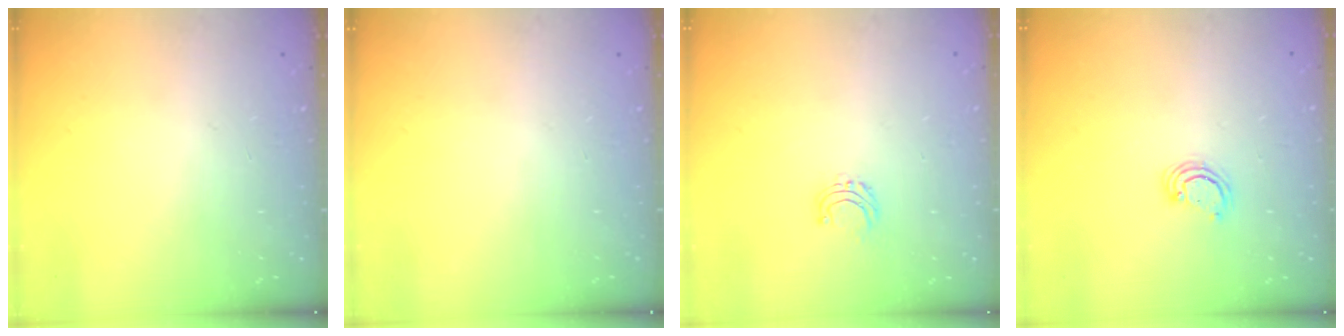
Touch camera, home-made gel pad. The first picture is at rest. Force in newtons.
{"total": 0.0}
{"total": 4.7, "press": 4.7, "slide": 0.4}
{"total": 2.8, "press": 2.8, "slide": 0.3}